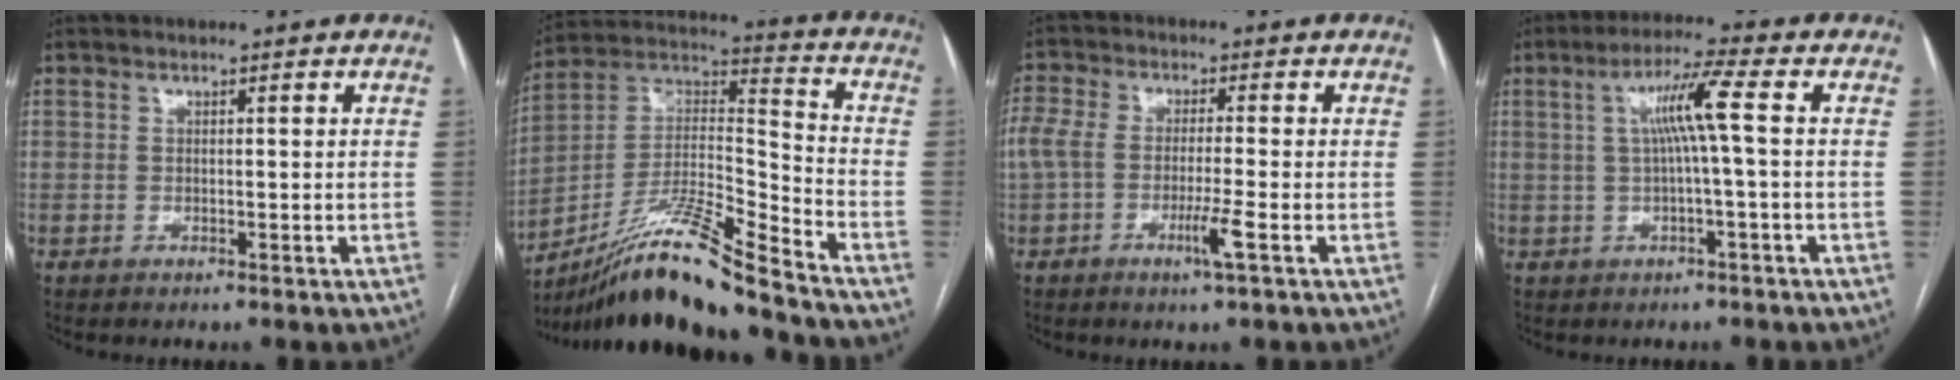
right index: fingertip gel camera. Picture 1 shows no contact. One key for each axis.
{"total": 17.3, "fx": -14.3, "fy": -0.1, "fz": 9.8, "tx": -0.192, "ty": 0.012, "tz": -0.259}
{"total": 7.0, "fx": -2.3, "fy": 1.1, "fz": 6.5, "tx": -0.150, "ty": 0.010, "tz": -0.044}
{"total": 6.4, "fx": 0.7, "fy": -0.9, "fz": 6.3, "tx": -0.113, "ty": 0.014, "tz": 0.016}